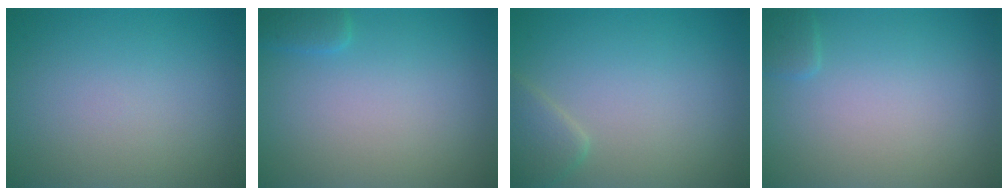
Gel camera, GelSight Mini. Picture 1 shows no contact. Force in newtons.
{"total": 1.2, "press": 1.2, "slide": 0.1}
{"total": 1.9, "press": 1.9, "slide": 0.1}
{"total": 0.9, "press": 0.8, "slide": 0.1}